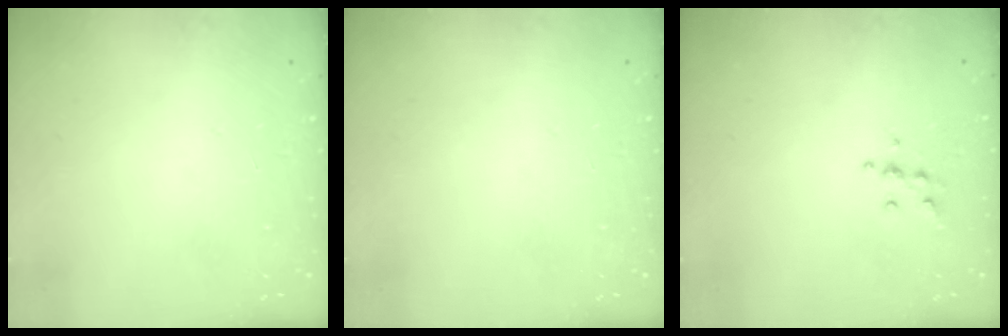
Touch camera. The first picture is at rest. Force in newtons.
{"total": 0.0}
{"total": 6.4, "press": 6.4, "slide": 0.5}